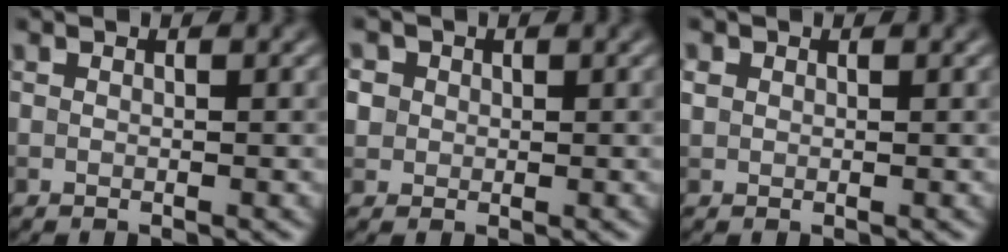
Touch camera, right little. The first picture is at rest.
{"total": 3.2, "force": [0.9, 2.8, 1.1], "torque": [-0.018, 0.017, 0.008]}
{"total": 0.9, "force": [0.3, 0.8, 0.2], "torque": [-0.002, 0.001, 0.004]}